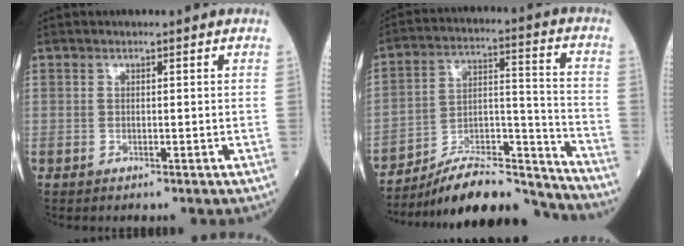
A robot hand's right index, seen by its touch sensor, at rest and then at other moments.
{"total": 18.3, "force": [-17.3, 2.3, 5.4], "torque": [-0.093, 0.033, -0.285]}